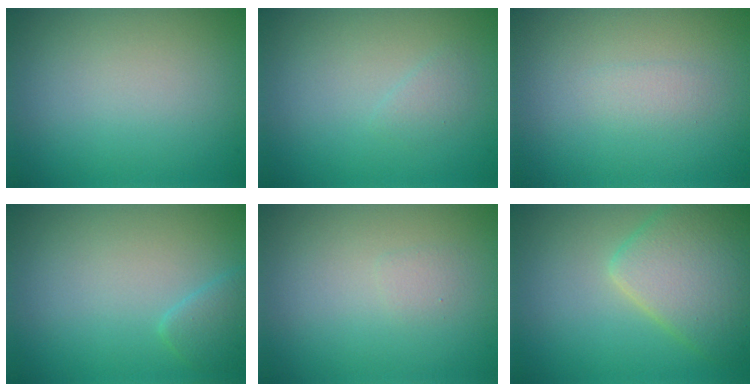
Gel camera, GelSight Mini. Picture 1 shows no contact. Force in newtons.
{"total": 0.9, "press": 0.9, "slide": 0.0}
{"total": 0.9, "press": 0.9, "slide": 0.0}
{"total": 1.6, "press": 1.6, "slide": 0.1}
{"total": 0.6, "press": 0.6, "slide": 0.1}
{"total": 6.3, "press": 6.3, "slide": 0.3}